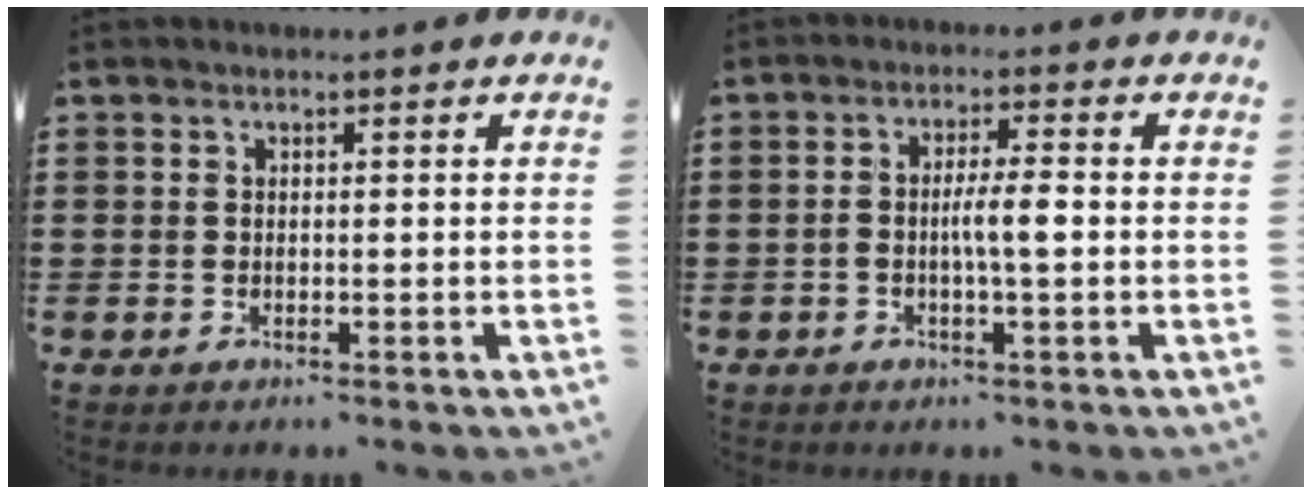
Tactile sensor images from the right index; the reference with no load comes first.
{"total": 4.4, "force": [-0.7, 0.6, 4.3], "torque": [-0.084, 0.000, -0.017]}